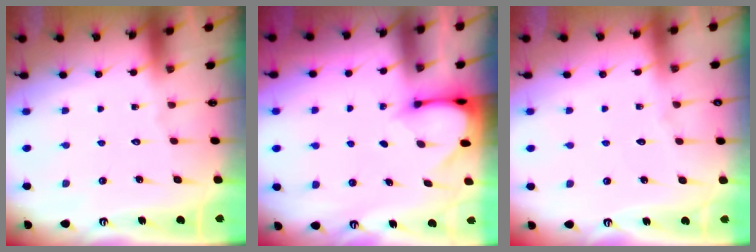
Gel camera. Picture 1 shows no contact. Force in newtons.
{"total": 2.9, "press": 2.9, "slide": 0.3}
{"total": 2.7, "press": 2.6, "slide": 0.5}